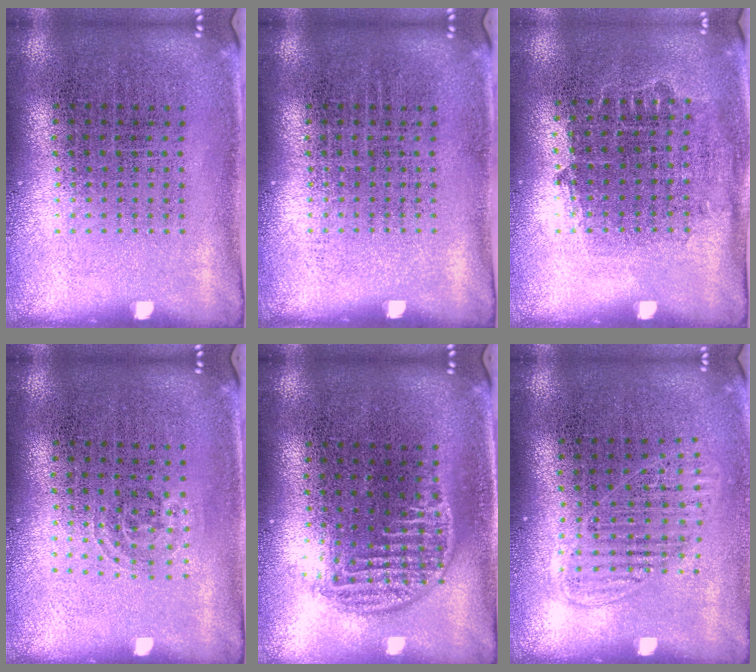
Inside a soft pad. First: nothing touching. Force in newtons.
{"total": 0.0}
{"total": 0.8, "press": 0.7, "slide": 0.4}
{"total": 0.8, "press": 0.6, "slide": 0.6}
{"total": 1.3, "press": 1.1, "slide": 0.7}
{"total": 1.3, "press": 1.1, "slide": 0.6}